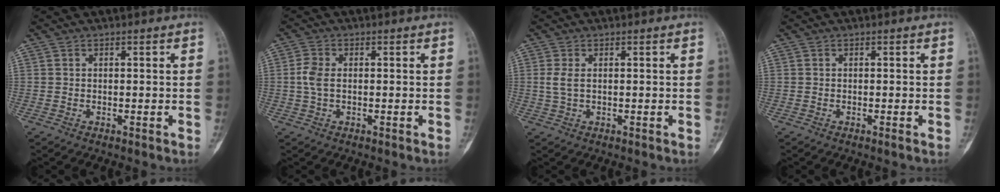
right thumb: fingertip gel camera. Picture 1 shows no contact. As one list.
[{"total": 3.4, "force": [0.2, 2.0, 2.8], "torque": [-0.071, 0.006, 0.000]}, {"total": 2.3, "force": [0.5, 1.1, 1.9], "torque": [-0.053, 0.004, 0.015]}, {"total": 0.0}]